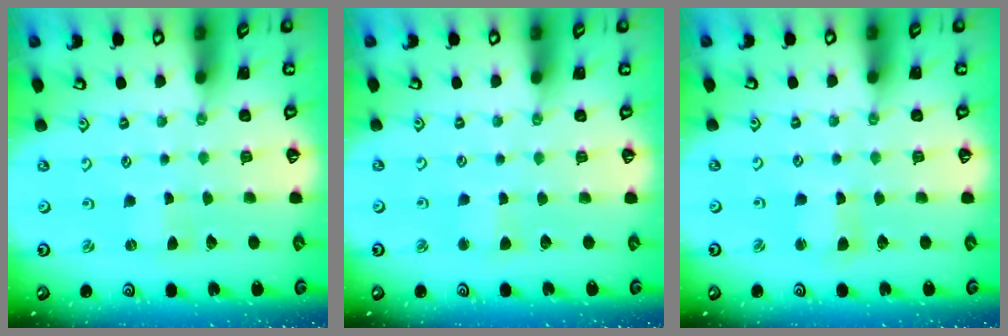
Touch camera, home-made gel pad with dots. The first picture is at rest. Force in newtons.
{"total": 2.5, "press": 2.4, "slide": 0.3}
{"total": 2.7, "press": 2.7, "slide": 0.3}